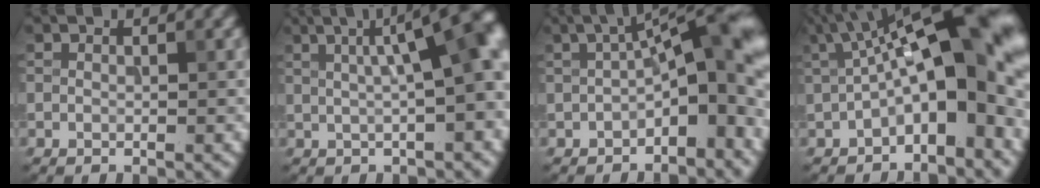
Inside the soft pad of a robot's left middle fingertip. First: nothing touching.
{"total": 9.5, "force": [2.0, 2.5, 9.0], "torque": [-0.097, 0.029, 0.029]}
{"total": 9.8, "force": [-0.6, 3.6, 9.1], "torque": [-0.118, 0.024, -0.022]}
{"total": 13.2, "force": [0.8, 4.7, 12.3], "torque": [-0.163, 0.033, 0.004]}